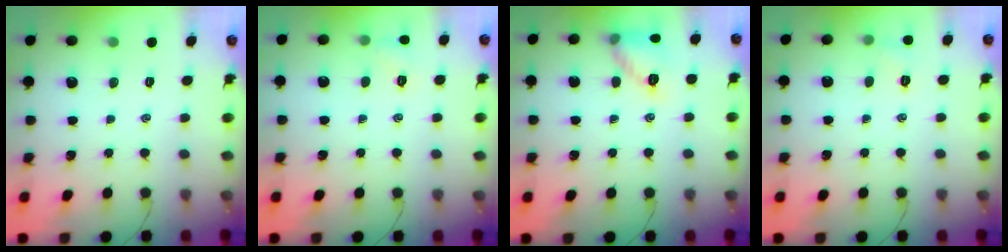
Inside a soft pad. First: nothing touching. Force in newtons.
{"total": 6.1, "press": 5.9, "slide": 1.7}
{"total": 11.1, "press": 11.0, "slide": 0.7}
{"total": 5.0, "press": 4.8, "slide": 1.5}